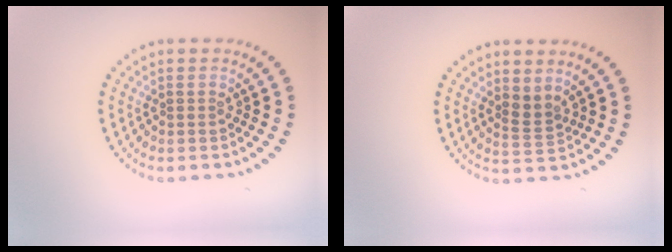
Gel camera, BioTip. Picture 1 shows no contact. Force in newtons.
{"total": 1.8, "press": 1.3, "slide": 1.3}